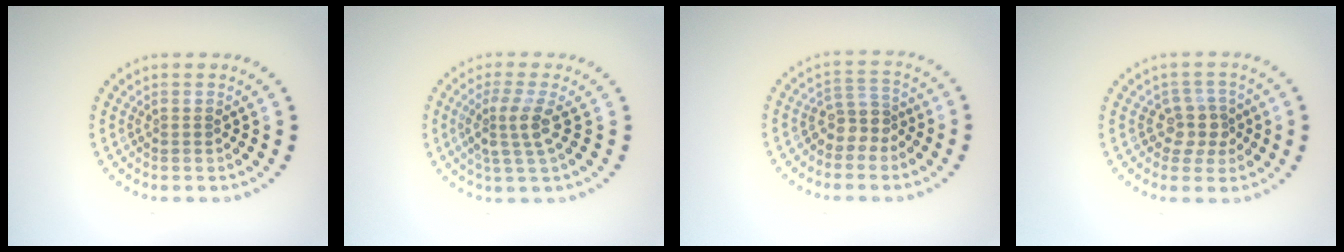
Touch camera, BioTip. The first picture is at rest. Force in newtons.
{"total": 2.8, "press": 2.2, "slide": 1.7}
{"total": 2.6, "press": 2.0, "slide": 1.5}
{"total": 2.3, "press": 2.0, "slide": 1.2}